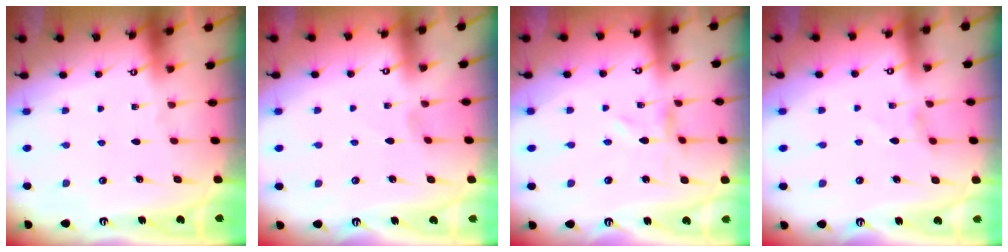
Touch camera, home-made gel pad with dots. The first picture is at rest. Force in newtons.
{"total": 0.0}
{"total": 0.0}
{"total": 3.1, "press": 3.1, "slide": 0.5}